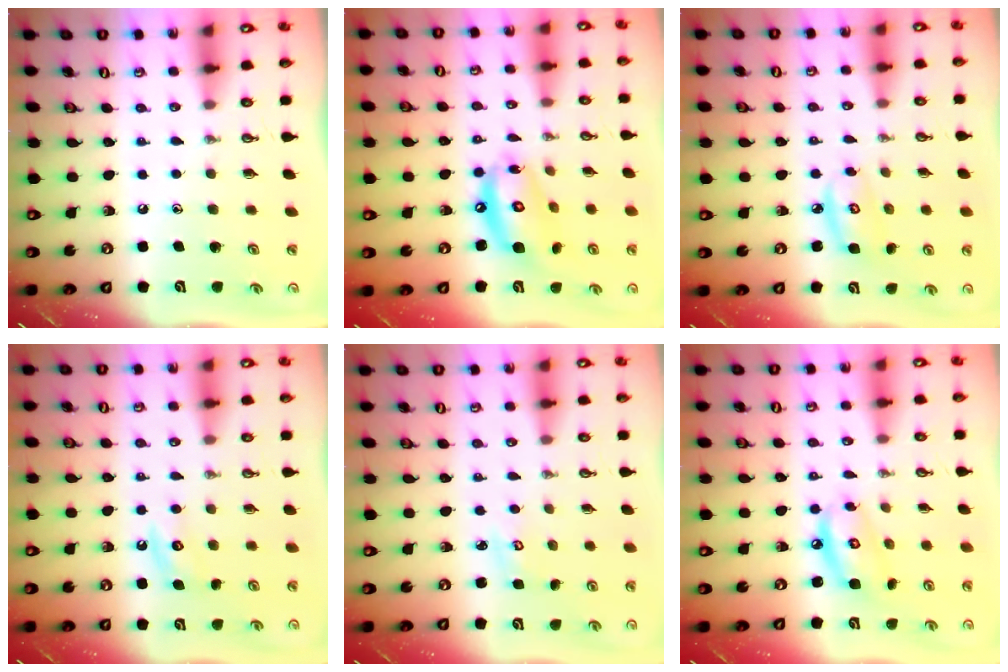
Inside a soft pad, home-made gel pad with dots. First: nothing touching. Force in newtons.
{"total": 13.4, "press": 13.3, "slide": 1.2}
{"total": 5.2, "press": 5.1, "slide": 0.3}
{"total": 4.6, "press": 4.6, "slide": 0.5}
{"total": 2.6, "press": 2.6, "slide": 0.3}
{"total": 8.3, "press": 8.3, "slide": 0.7}